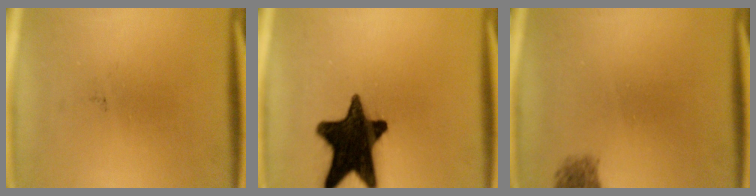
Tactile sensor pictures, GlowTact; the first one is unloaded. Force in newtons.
{"total": 17.4}
{"total": 1.8}